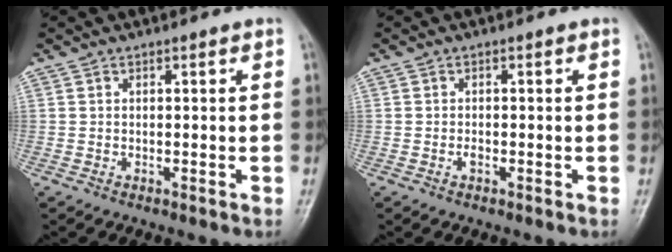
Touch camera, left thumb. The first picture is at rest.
{"total": 0.9, "force": [-0.4, 0.5, 0.7], "torque": [-0.010, 0.000, -0.010]}